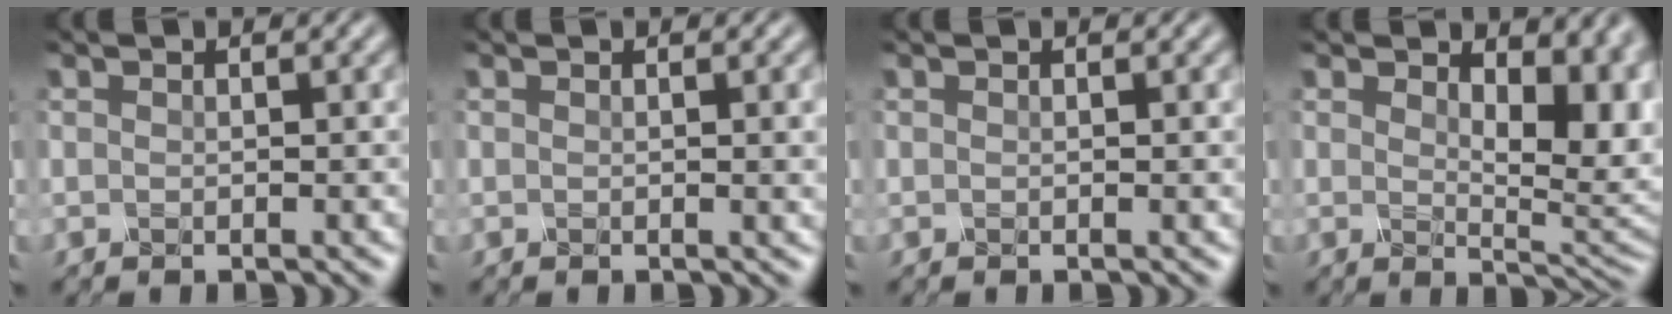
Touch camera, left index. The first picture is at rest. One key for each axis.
{"total": 1.1, "fx": 0.2, "fy": 0.1, "fz": 1.1, "tx": -0.012, "ty": -0.004, "tz": 0.005}
{"total": 0.0}
{"total": 6.4, "fx": 1.8, "fy": 3.4, "fz": 5.2, "tx": -0.077, "ty": -0.014, "tz": 0.034}